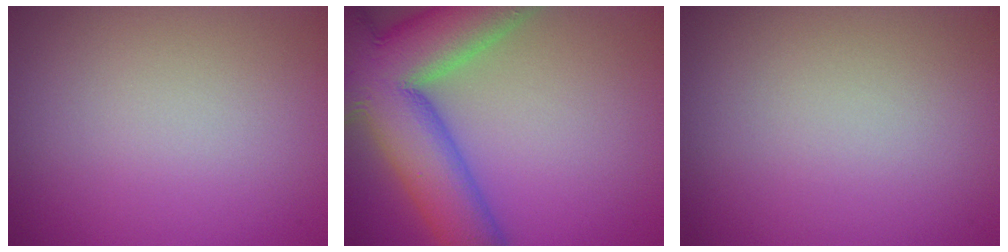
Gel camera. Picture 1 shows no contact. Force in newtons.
{"total": 12.9, "press": 12.9, "slide": 1.0}
{"total": 0.0}